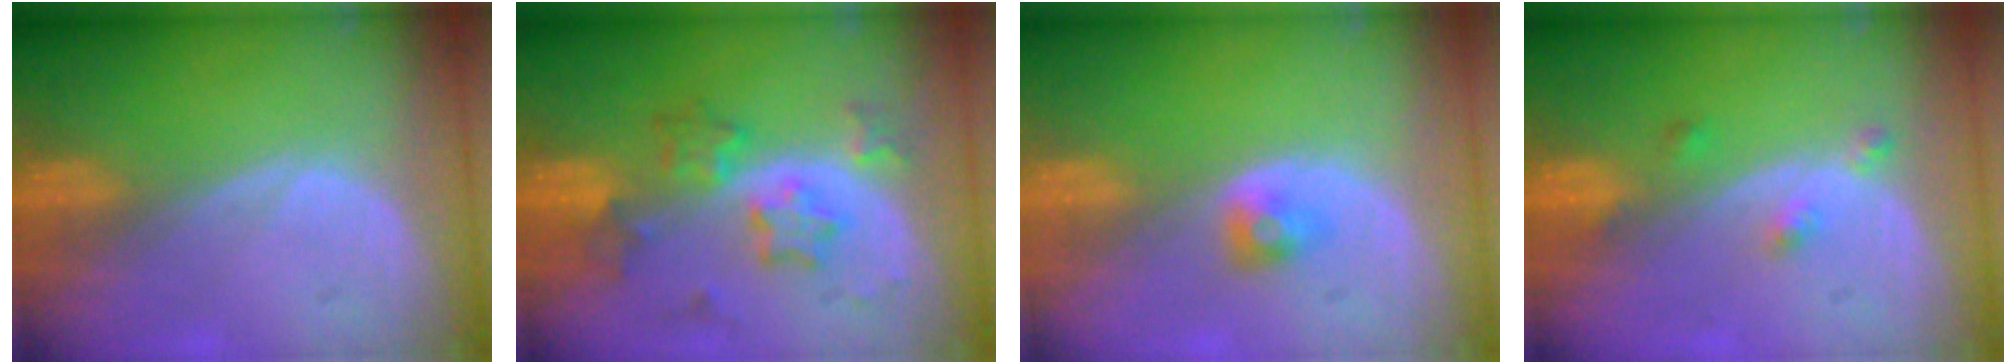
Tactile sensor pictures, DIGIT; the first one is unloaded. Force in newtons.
{"total": 6.6, "press": 6.6, "slide": 0.1}
{"total": 2.0, "press": 2.0, "slide": 0.3}
{"total": 2.7, "press": 2.3, "slide": 1.5}